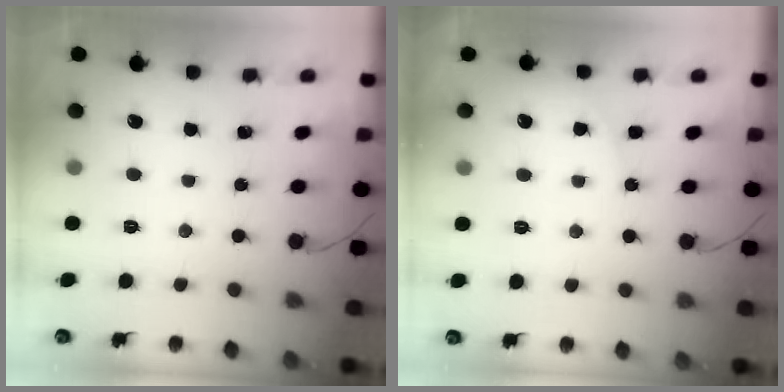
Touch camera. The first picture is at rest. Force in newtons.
{"total": 4.6, "press": 4.3, "slide": 1.6}